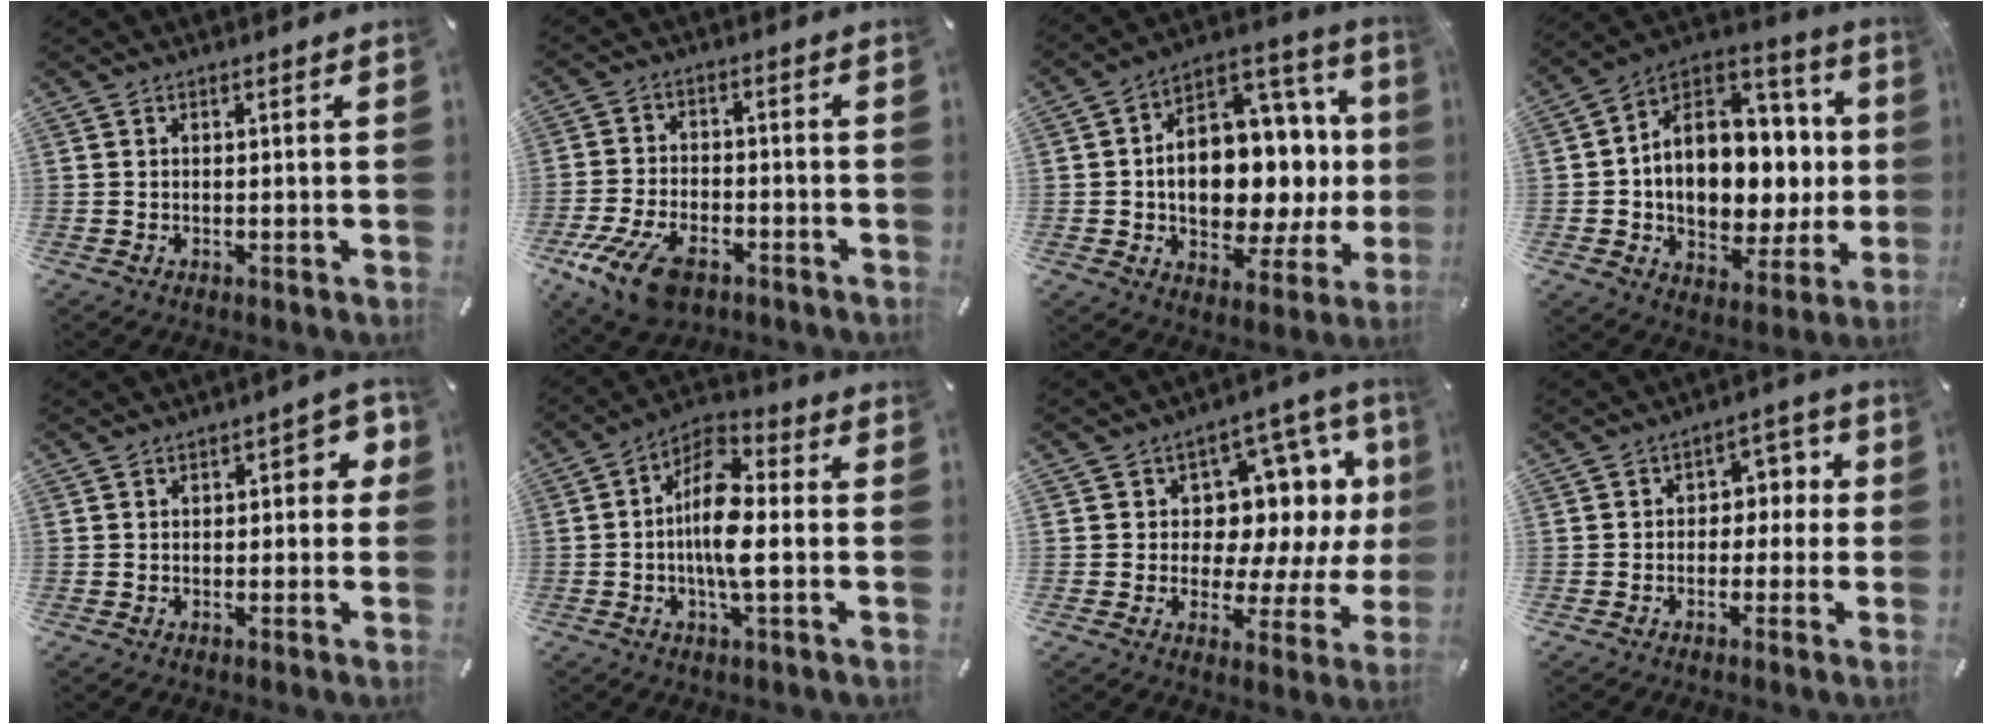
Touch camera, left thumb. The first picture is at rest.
{"total": 11.9, "force": [-6.8, 6.4, 7.5], "torque": [-0.159, 0.027, -0.125]}
{"total": 17.0, "force": [-0.9, 11.5, 12.5], "torque": [-0.198, -0.025, -0.012]}
{"total": 15.3, "force": [-0.8, 11.7, 9.7], "torque": [-0.156, -0.015, -0.007]}
{"total": 4.7, "force": [0.3, 3.0, 3.6], "torque": [-0.040, 0.002, -0.005]}
{"total": 12.0, "force": [-1.6, 4.8, 10.9], "torque": [-0.208, 0.007, -0.026]}
{"total": 13.5, "force": [3.8, 10.0, 8.2], "torque": [-0.102, -0.037, 0.072]}
{"total": 5.6, "force": [-1.2, 4.8, 2.8], "torque": [-0.034, 0.015, -0.031]}